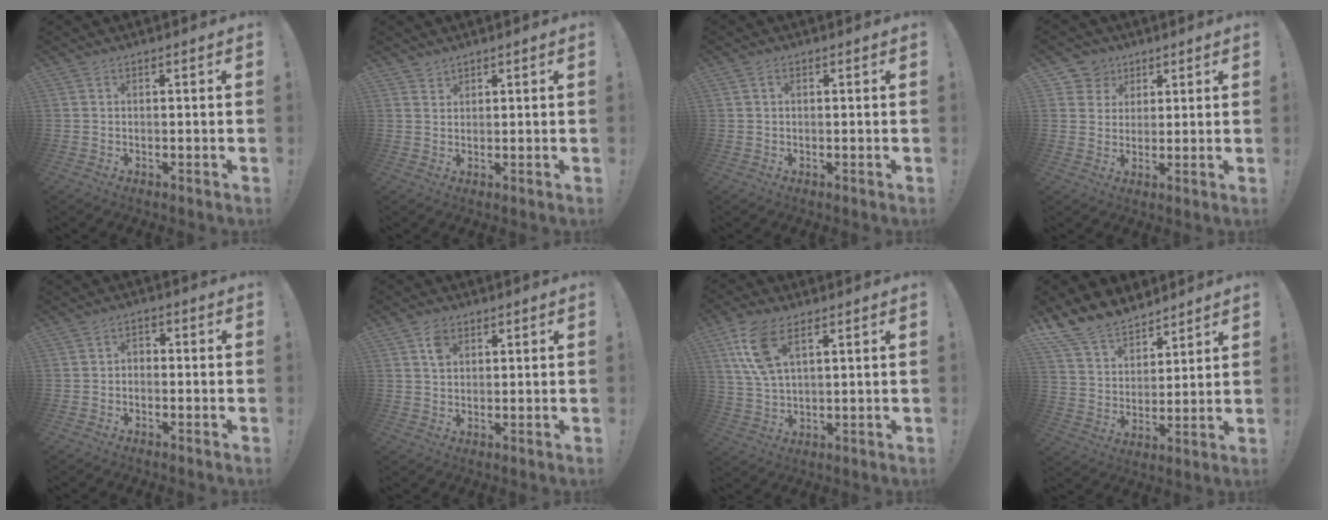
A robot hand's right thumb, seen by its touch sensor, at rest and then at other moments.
{"total": 1.8, "force": [1.7, 0.7, 0.1], "torque": [0.005, -0.013, 0.031]}
{"total": 1.1, "force": [0.3, 0.7, 0.7], "torque": [-0.007, 0.001, 0.003]}
{"total": 6.3, "force": [3.0, 5.5, 0.6], "torque": [-0.010, -0.023, 0.060]}
{"total": 2.0, "force": [-1.4, 1.2, 0.8], "torque": [-0.011, 0.008, -0.027]}
{"total": 4.4, "force": [2.1, 3.0, 2.3], "torque": [-0.030, -0.004, 0.039]}
{"total": 10.9, "force": [5.1, 5.4, 8.0], "torque": [-0.158, -0.007, 0.098]}
{"total": 12.5, "force": [10.7, 5.8, 2.7], "torque": [-0.073, -0.080, 0.210]}